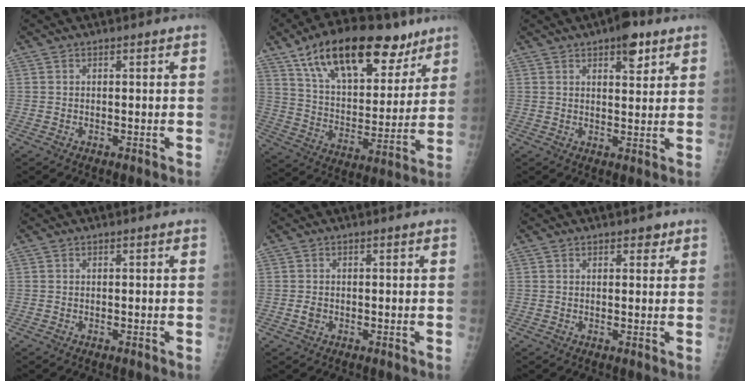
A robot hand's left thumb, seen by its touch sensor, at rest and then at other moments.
{"total": 24.3, "force": [14.9, 11.6, 15.3], "torque": [-0.208, -0.036, 0.247]}
{"total": 6.1, "force": [3.7, 2.6, 4.1], "torque": [-0.037, -0.016, 0.046]}
{"total": 0.0}
{"total": 1.4, "force": [-0.4, 1.1, 0.8], "torque": [-0.012, 0.001, -0.005]}
{"total": 2.0, "force": [1.4, 1.2, 1.0], "torque": [0.005, -0.006, 0.014]}